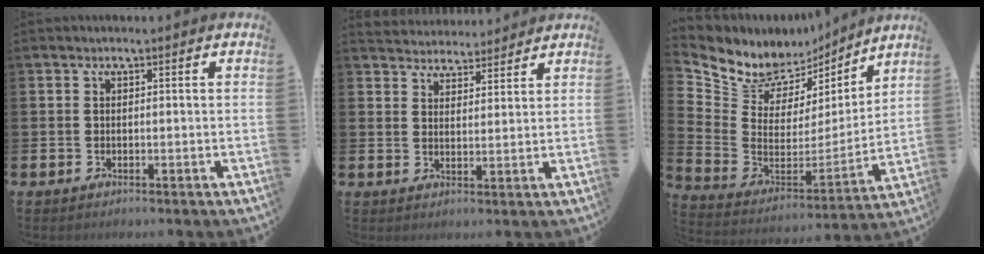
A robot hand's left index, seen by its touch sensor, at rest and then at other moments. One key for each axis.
{"total": 4.1, "fx": 4.0, "fy": 0.8, "fz": -0.4, "tx": -0.004, "ty": -0.025, "tz": 0.072}
{"total": 7.2, "fx": 6.0, "fy": 4.0, "fz": 0.4, "tx": -0.064, "ty": -0.046, "tz": 0.109}